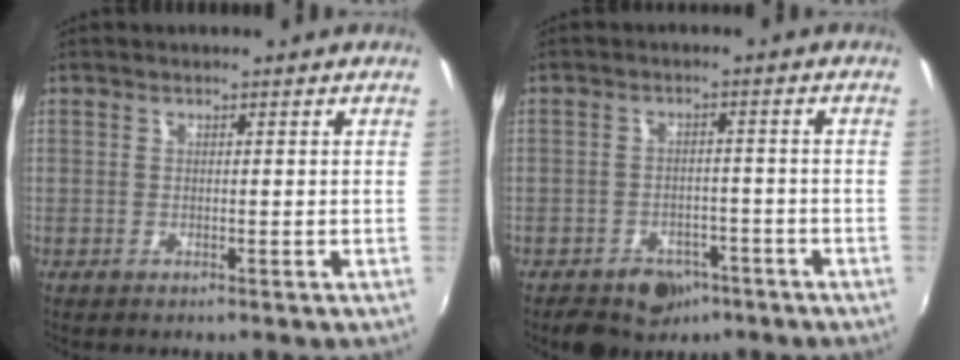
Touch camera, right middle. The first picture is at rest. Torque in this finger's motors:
{"motor_torque": [0.05, -0.05, 0.04, 0.01]}